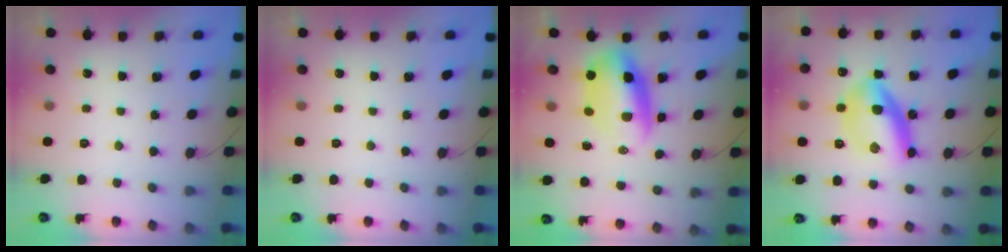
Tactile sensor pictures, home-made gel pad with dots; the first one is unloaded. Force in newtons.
{"total": 0.0}
{"total": 9.8, "press": 9.5, "slide": 2.4}
{"total": 14.5, "press": 14.5, "slide": 0.8}